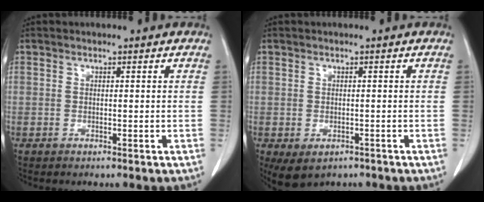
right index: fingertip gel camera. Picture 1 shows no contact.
{"total": 5.2, "force": [-3.1, 3.2, 2.7], "torque": [-0.047, -0.009, -0.040]}